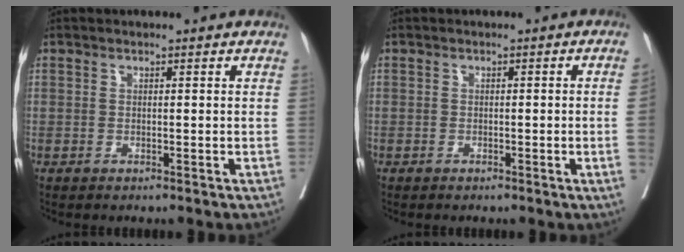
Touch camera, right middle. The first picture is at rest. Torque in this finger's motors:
{"motor_torque": [0.41, -0.31, -0.40, -0.21]}